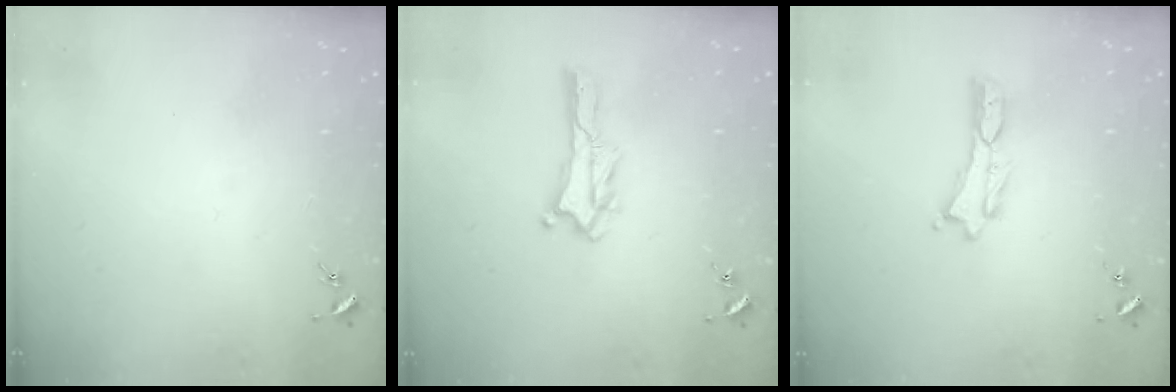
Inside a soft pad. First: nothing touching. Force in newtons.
{"total": 1.3, "press": 1.3, "slide": 0.4}
{"total": 0.0}